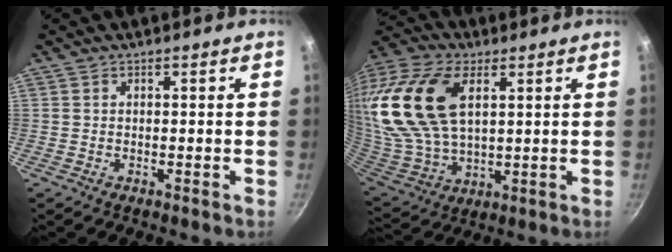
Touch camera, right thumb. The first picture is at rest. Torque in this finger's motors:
{"motor_torque": [-0.19, 3.98, 2.43, 0.33, 0.33]}